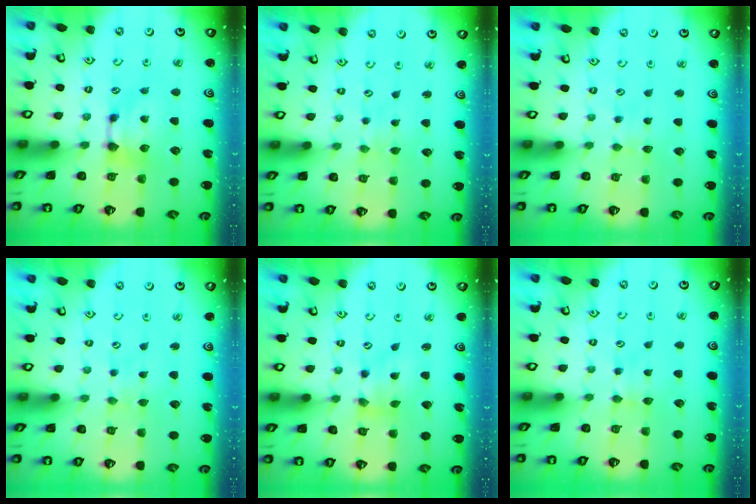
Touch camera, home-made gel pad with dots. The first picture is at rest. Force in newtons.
{"total": 2.9, "press": 2.9, "slide": 0.0}
{"total": 2.9, "press": 2.9, "slide": 0.4}
{"total": 2.4, "press": 2.4, "slide": 0.1}
{"total": 1.6, "press": 1.0, "slide": 1.3}
{"total": 2.5, "press": 2.4, "slide": 0.4}